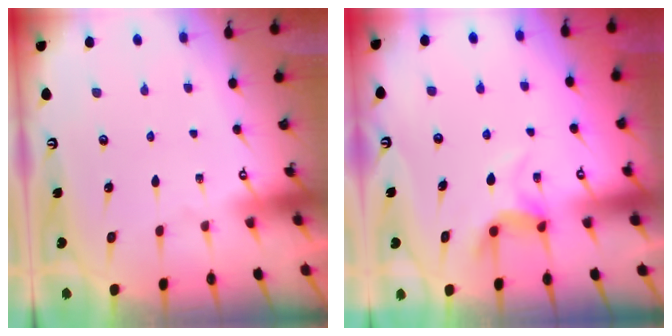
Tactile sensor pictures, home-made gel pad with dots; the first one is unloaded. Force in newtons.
{"total": 6.0, "press": 6.0, "slide": 0.1}